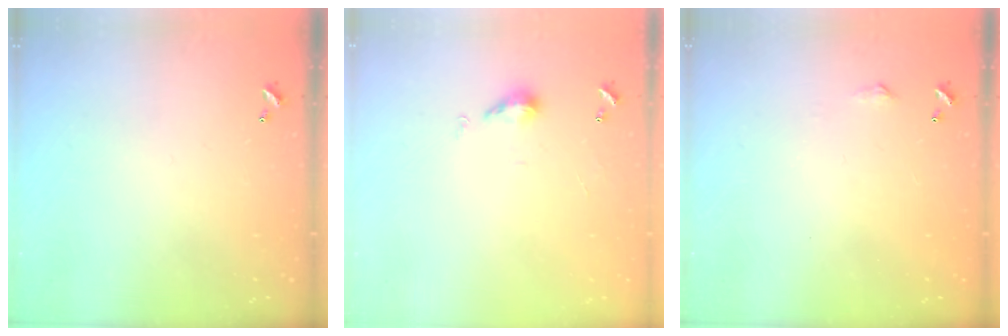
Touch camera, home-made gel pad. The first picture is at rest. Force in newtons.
{"total": 4.9, "press": 4.9, "slide": 0.6}
{"total": 2.3, "press": 2.3, "slide": 0.4}